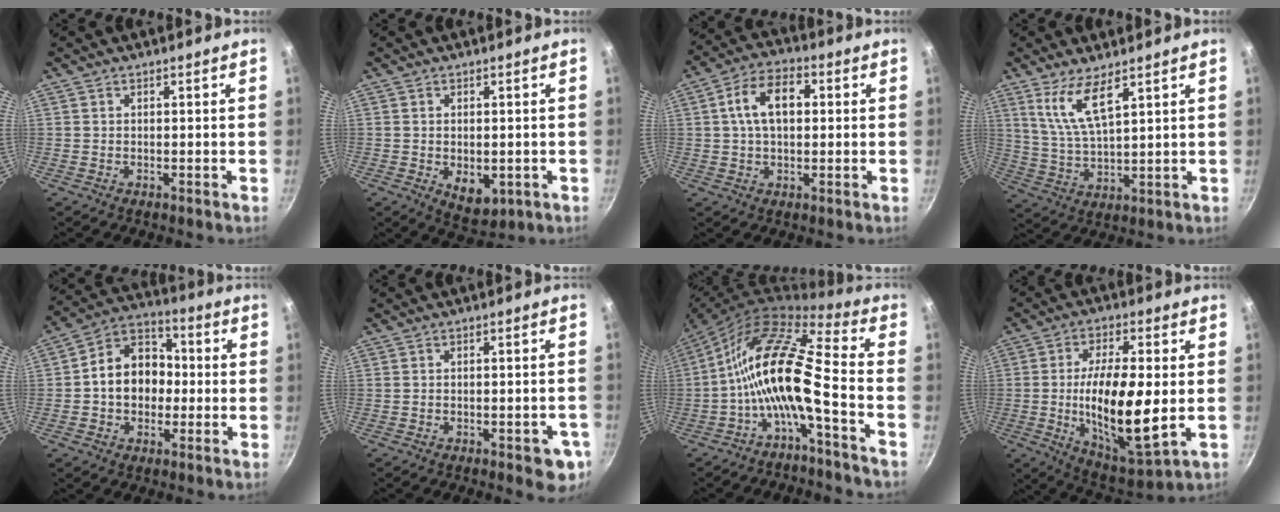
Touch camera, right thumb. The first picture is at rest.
{"total": 6.4, "force": [-1.4, 4.0, 4.9], "torque": [-0.059, -0.007, -0.008]}
{"total": 9.9, "force": [1.5, 6.1, 7.6], "torque": [-0.111, 0.021, 0.016]}
{"total": 8.5, "force": [4.9, 2.4, 6.5], "torque": [-0.125, -0.035, 0.108]}
{"total": 12.7, "force": [-0.9, 10.0, 7.7], "torque": [-0.080, 0.036, -0.033]}
{"total": 6.5, "force": [-3.0, 2.7, 5.2], "torque": [-0.045, 0.014, -0.030]}
{"total": 14.5, "force": [-5.0, 3.5, 13.2], "torque": [-0.251, 0.067, -0.111]}
{"total": 18.2, "force": [-1.5, 6.2, 17.1], "torque": [-0.302, -0.004, -0.022]}